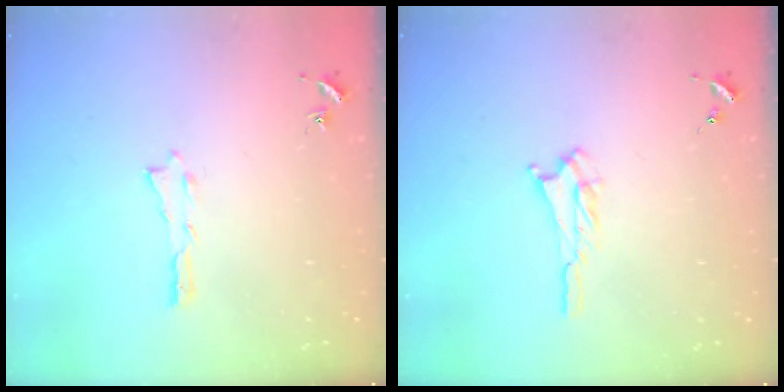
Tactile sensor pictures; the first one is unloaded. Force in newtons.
{"total": 1.7, "press": 1.6, "slide": 0.3}